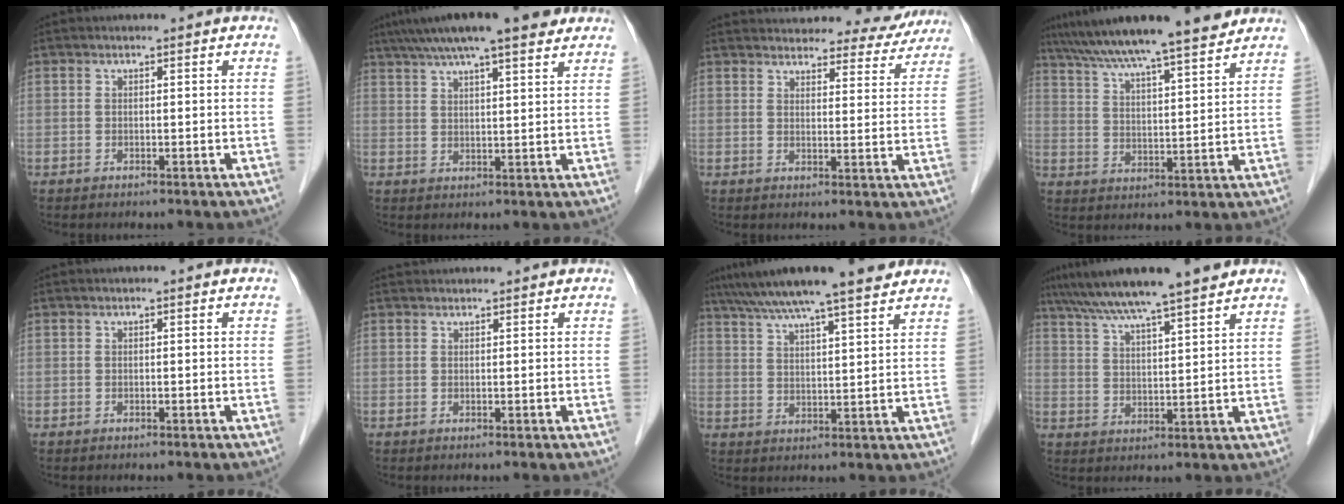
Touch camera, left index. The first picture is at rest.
{"total": 15.0, "force": [11.8, 1.9, 9.1], "torque": [-0.151, 0.039, 0.172]}
{"total": 20.8, "force": [19.7, 5.2, 4.4], "torque": [-0.060, -0.011, 0.234]}
{"total": 16.1, "force": [14.0, 0.4, 8.0], "torque": [-0.132, 0.021, 0.214]}
{"total": 0.0}
{"total": 3.0, "force": [2.9, 0.3, 0.5], "torque": [-0.007, 0.032, 0.045]}
{"total": 14.8, "force": [12.4, 0.6, 8.0], "torque": [-0.135, 0.029, 0.186]}
{"total": 12.9, "force": [10.8, 0.0, 7.1], "torque": [-0.123, 0.025, 0.170]}